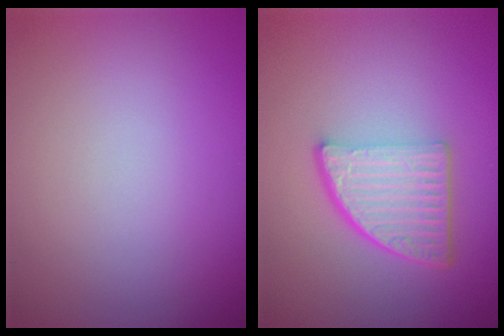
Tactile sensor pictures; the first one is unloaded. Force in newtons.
{"total": 5.2, "press": 3.5, "slide": 3.8}